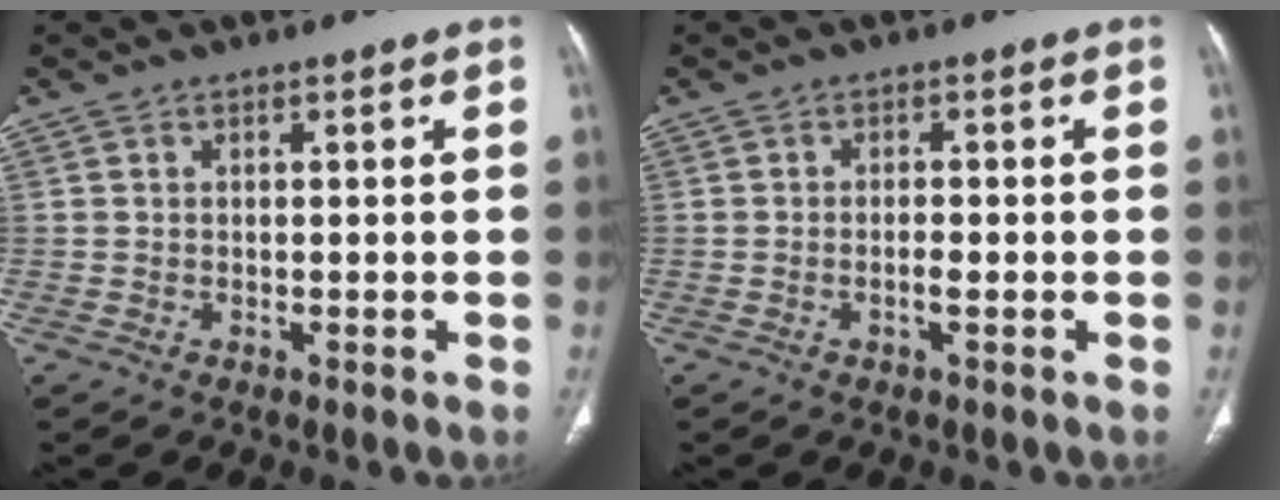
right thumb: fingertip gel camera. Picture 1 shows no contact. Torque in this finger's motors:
{"motor_torque": [-0.01, -0.22, -0.34, 0.04, 0.01]}